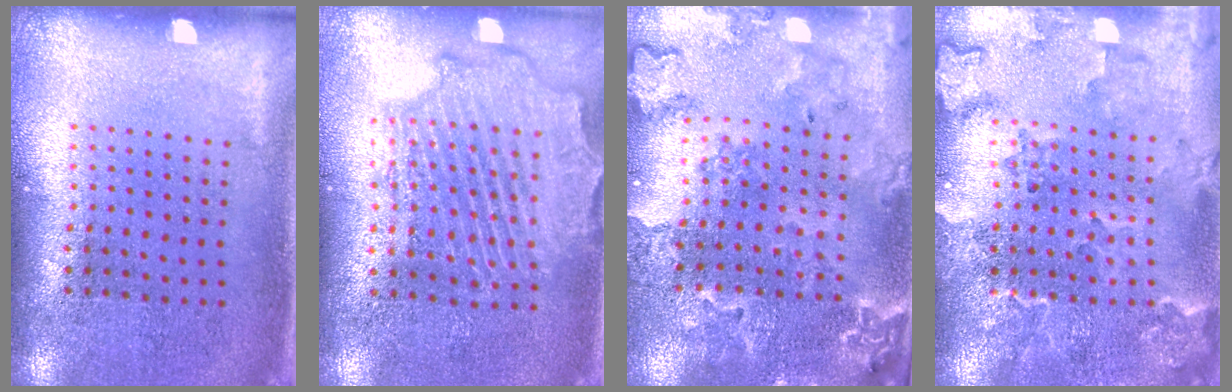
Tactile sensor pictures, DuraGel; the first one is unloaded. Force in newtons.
{"total": 2.1, "press": 2.0, "slide": 0.4}
{"total": 1.8, "press": 1.8, "slide": 0.2}
{"total": 2.4, "press": 2.2, "slide": 1.0}